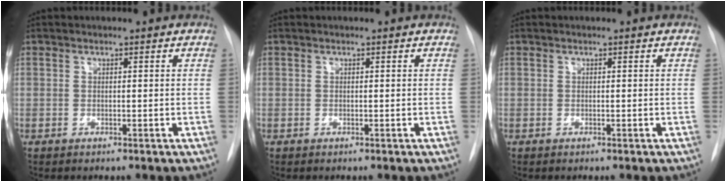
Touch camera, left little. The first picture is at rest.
{"total": 0.0}
{"total": 0.0}